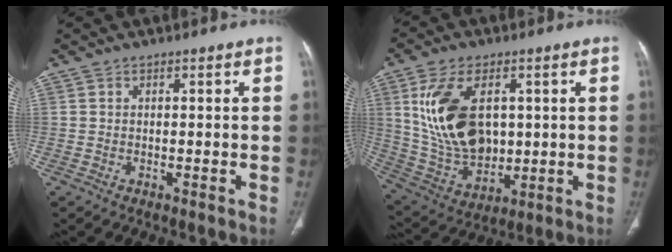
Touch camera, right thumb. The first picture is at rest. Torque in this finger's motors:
{"motor_torque": [-0.61, 1.77, 1.21, 1.20, 0.24]}